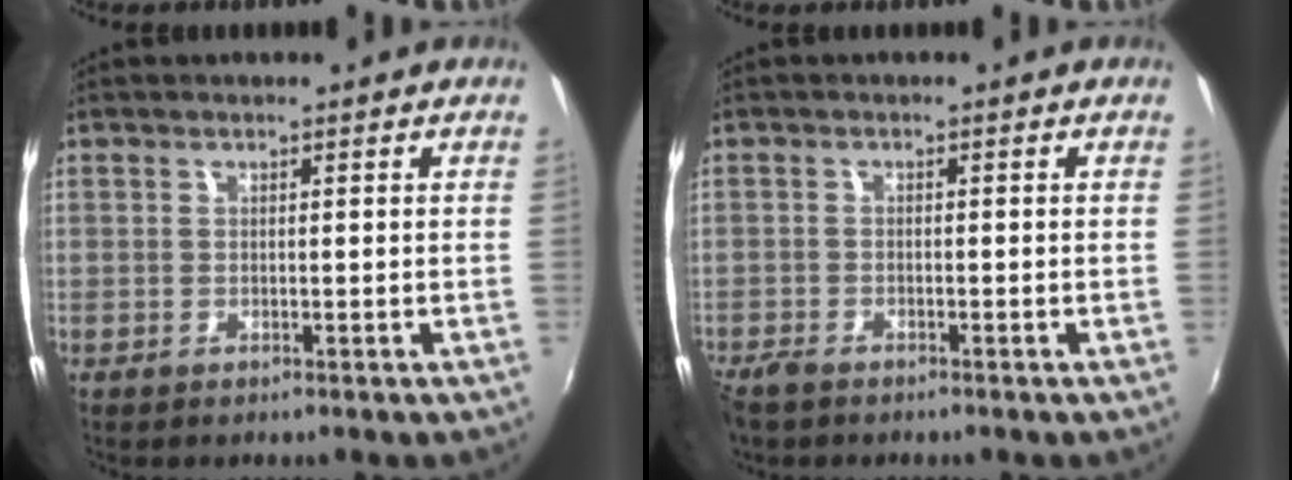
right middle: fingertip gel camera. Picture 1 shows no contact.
{"total": 2.7, "force": [-2.4, 1.0, 0.9], "torque": [-0.029, -0.010, -0.050]}